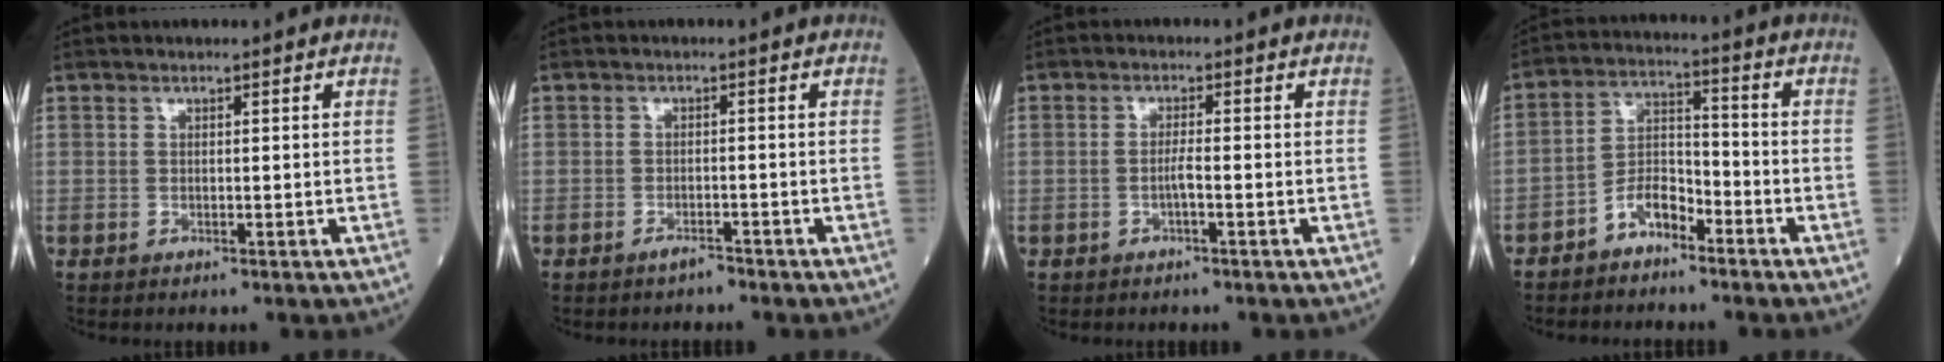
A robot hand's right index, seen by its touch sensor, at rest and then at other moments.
{"total": 1.5, "force": [-1.4, 0.4, 0.6], "torque": [-0.011, -0.001, -0.020]}
{"total": 1.6, "force": [-0.7, 0.0, 1.5], "torque": [-0.026, 0.003, -0.016]}
{"total": 5.9, "force": [-4.2, 2.6, 3.2], "torque": [-0.061, 0.014, -0.084]}